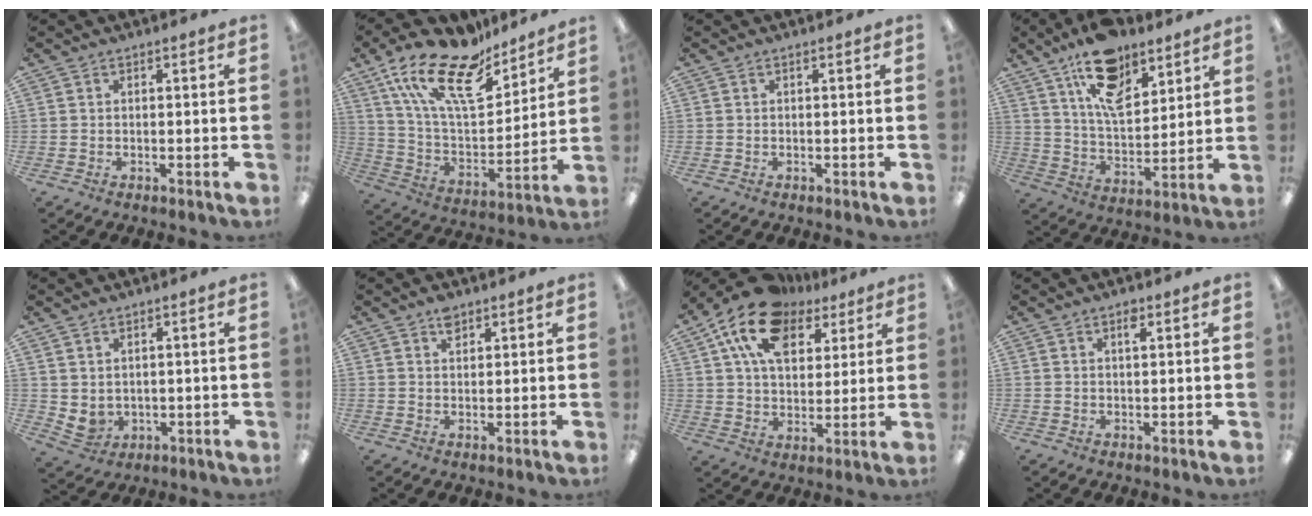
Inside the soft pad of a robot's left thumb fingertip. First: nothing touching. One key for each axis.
{"total": 22.1, "fx": 15.4, "fy": 8.9, "fz": 13.2, "tx": -0.261, "ty": -0.094, "tz": 0.271}
{"total": 0.0}
{"total": 15.8, "fx": 10.3, "fy": 7.8, "fz": 9.0, "tx": -0.152, "ty": -0.043, "tz": 0.185}
{"total": 3.2, "fx": 2.0, "fy": 2.3, "fz": 1.0, "tx": -0.032, "ty": -0.014, "tz": 0.039}
{"total": 3.0, "fx": 2.0, "fy": 1.6, "fz": 1.4, "tx": -0.016, "ty": -0.005, "tz": 0.034}
{"total": 16.3, "fx": 9.7, "fy": 9.9, "fz": 8.6, "tx": -0.160, "ty": -0.037, "tz": 0.178}
{"total": 1.8, "fx": 1.2, "fy": 0.7, "fz": 1.2, "tx": -0.018, "ty": -0.002, "tz": 0.019}